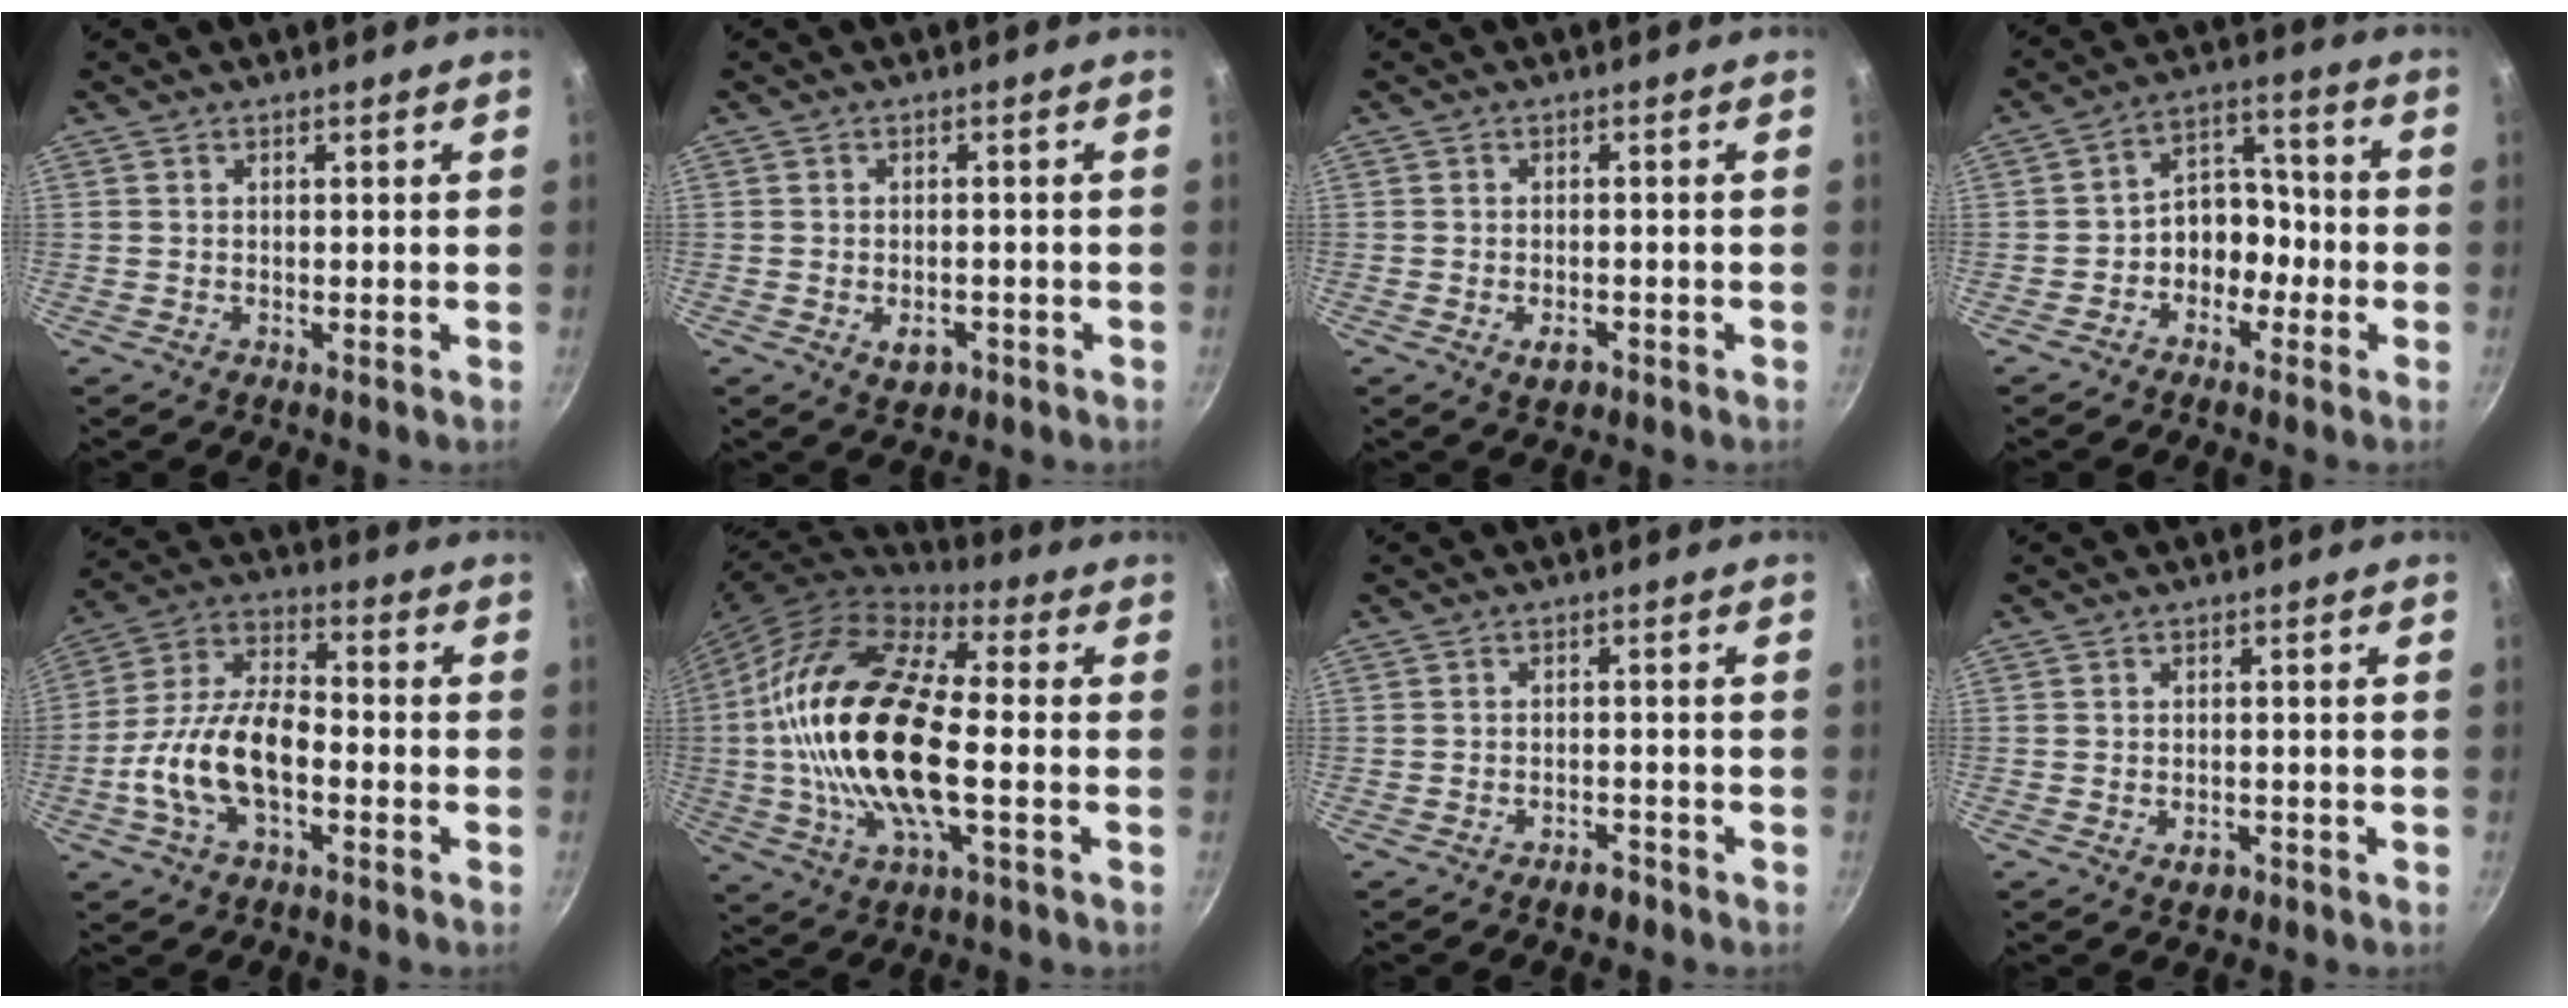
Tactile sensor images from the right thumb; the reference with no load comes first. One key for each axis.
{"total": 4.0, "fx": -1.6, "fy": 2.7, "fz": 2.5, "tx": -0.031, "ty": 0.010, "tz": -0.015}
{"total": 3.2, "fx": -1.6, "fy": 1.9, "fz": 2.1, "tx": -0.032, "ty": 0.009, "tz": -0.022}
{"total": 8.3, "fx": -3.0, "fy": 6.4, "fz": 4.4, "tx": -0.016, "ty": 0.053, "tz": -0.056}
{"total": 15.3, "fx": -4.1, "fy": 8.0, "fz": 12.4, "tx": -0.216, "ty": 0.043, "tz": -0.089}
{"total": 24.4, "fx": -1.3, "fy": 10.7, "fz": 21.9, "tx": -0.426, "ty": 0.021, "tz": -0.038}
{"total": 2.9, "fx": -2.1, "fy": 1.4, "fz": 1.3, "tx": -0.013, "ty": 0.022, "tz": -0.025}
{"total": 2.7, "fx": -1.3, "fy": 1.7, "fz": 1.5, "tx": -0.019, "ty": 0.010, "tz": -0.015}